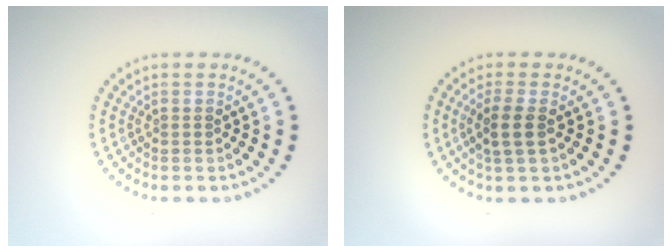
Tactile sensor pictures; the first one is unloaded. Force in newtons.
{"total": 2.3, "press": 2.1, "slide": 0.8}